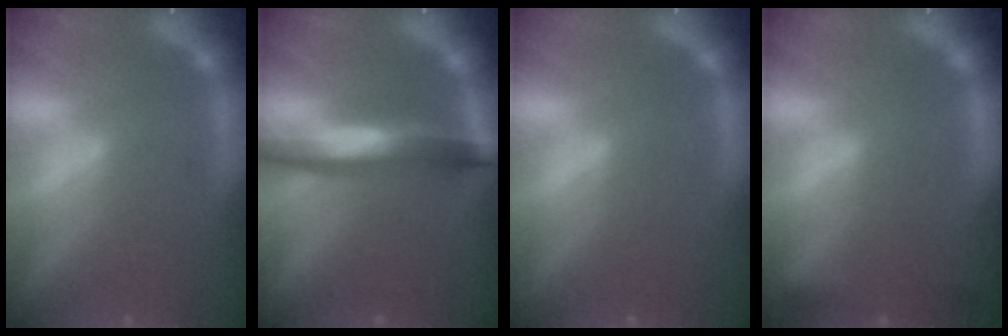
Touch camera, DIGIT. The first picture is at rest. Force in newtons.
{"total": 5.5}
{"total": 0.0}
{"total": 2.4}